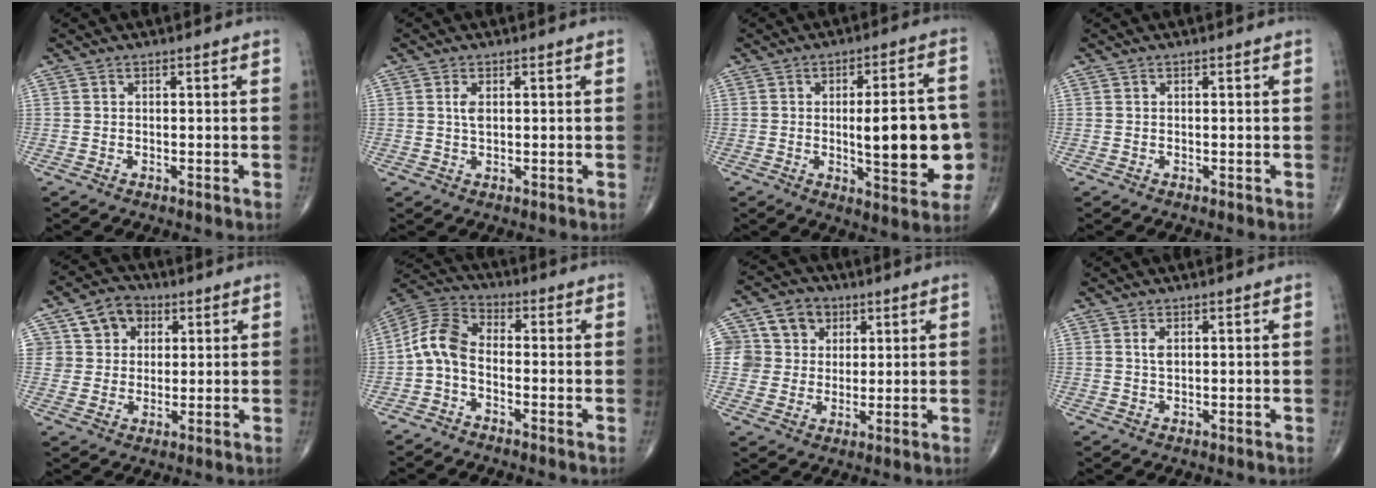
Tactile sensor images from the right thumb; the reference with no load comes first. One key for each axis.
{"total": 2.1, "fx": 0.5, "fy": 1.1, "fz": 1.7, "tx": -0.033, "ty": -0.002, "tz": 0.011}
{"total": 16.3, "fx": -1.6, "fy": 5.2, "fz": 15.4, "tx": -0.189, "ty": 0.009, "tz": -0.016}
{"total": 0.0}
{"total": 8.2, "fx": 3.2, "fy": 7.0, "fz": 2.9, "tx": -0.010, "ty": -0.004, "tz": 0.051}
{"total": 7.8, "fx": -1.8, "fy": 4.6, "fz": 6.0, "tx": -0.119, "ty": 0.030, "tz": -0.053}
{"total": 10.5, "fx": 3.5, "fy": 9.4, "fz": 3.3, "tx": -0.029, "ty": 0.010, "tz": 0.058}
{"total": 1.4, "fx": 0.5, "fy": 0.7, "fz": 1.1, "tx": -0.021, "ty": 0.001, "tz": 0.012}